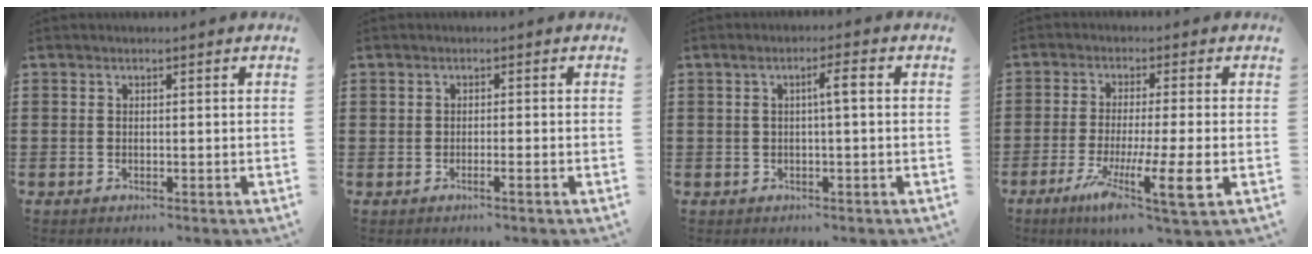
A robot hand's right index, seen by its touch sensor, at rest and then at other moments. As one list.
[{"total": 1.0, "force": [-0.5, -0.2, 0.8], "torque": [-0.015, -0.009, -0.008]}, {"total": 3.1, "force": [0.1, 0.1, 3.1], "torque": [-0.057, 0.002, -0.003]}, {"total": 9.4, "force": [-3.6, 0.3, 8.7], "torque": [-0.175, -0.021, -0.066]}]